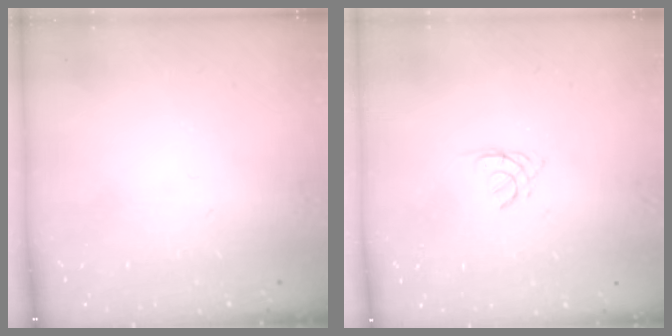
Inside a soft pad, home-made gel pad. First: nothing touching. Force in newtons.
{"total": 1.7, "press": 1.7, "slide": 0.3}